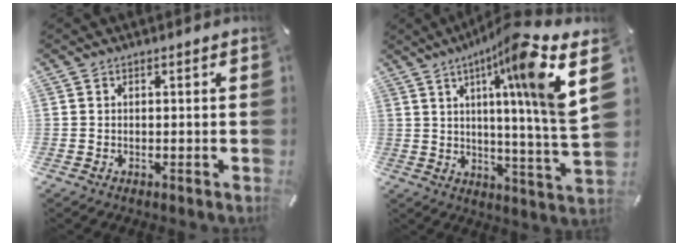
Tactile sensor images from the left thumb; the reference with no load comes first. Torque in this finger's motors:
{"motor_torque": [2.50, 2.51, 1.50, -1.27, 0.36]}